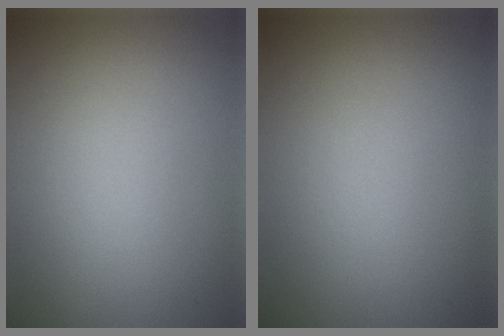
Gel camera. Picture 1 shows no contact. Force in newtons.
{"total": 0.0}